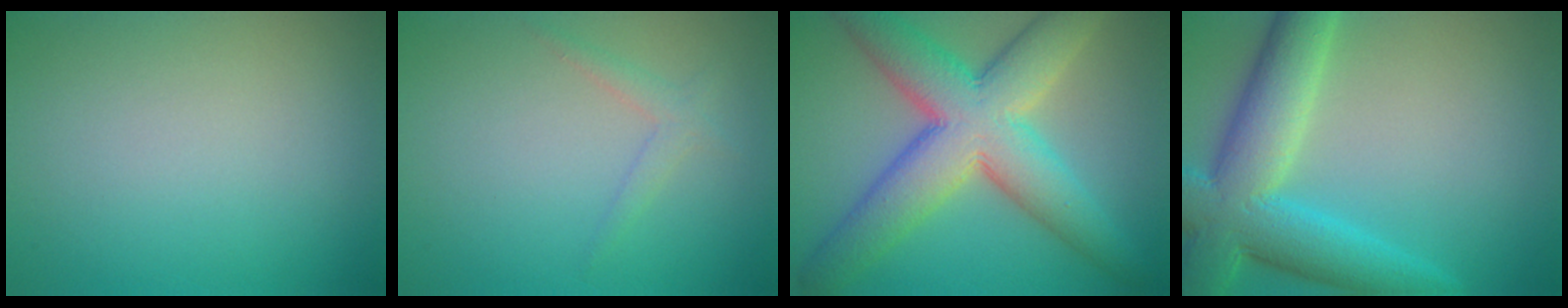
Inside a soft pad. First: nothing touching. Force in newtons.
{"total": 1.3, "press": 1.3, "slide": 0.1}
{"total": 10.5, "press": 10.5, "slide": 0.4}
{"total": 9.5, "press": 9.5, "slide": 0.4}